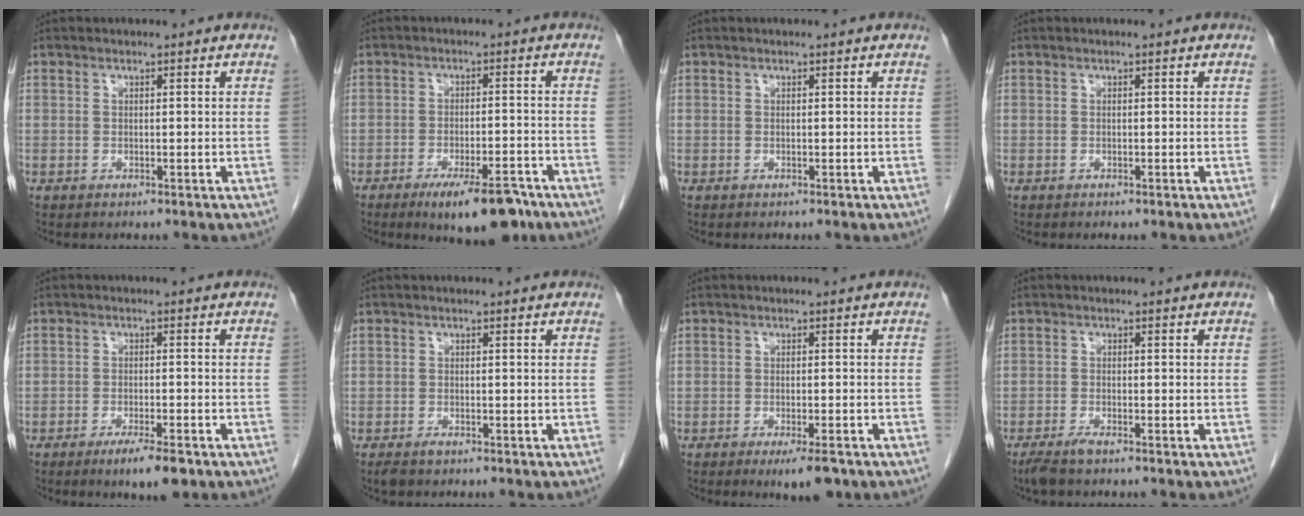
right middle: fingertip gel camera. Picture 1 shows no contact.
{"total": 9.8, "force": [-6.7, 2.6, 6.6], "torque": [-0.092, -0.009, -0.101]}
{"total": 0.0}
{"total": 0.0}
{"total": 5.3, "force": [-3.4, 0.7, 4.1], "torque": [-0.067, -0.011, -0.049]}
{"total": 1.5, "force": [-1.1, 0.5, 0.9], "torque": [-0.020, -0.003, -0.017]}
{"total": 4.5, "force": [-2.9, 0.9, 3.4], "torque": [-0.049, -0.008, -0.036]}
{"total": 2.5, "force": [-2.0, 0.3, 1.5], "torque": [-0.035, -0.006, -0.038]}